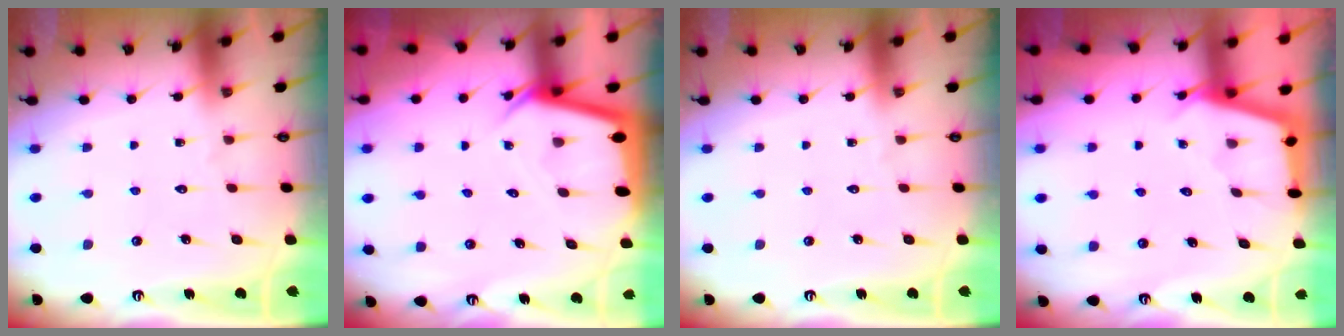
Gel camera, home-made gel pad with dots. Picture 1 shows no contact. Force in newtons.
{"total": 3.5, "press": 3.5, "slide": 0.4}
{"total": 0.0}
{"total": 3.0, "press": 3.0, "slide": 0.3}